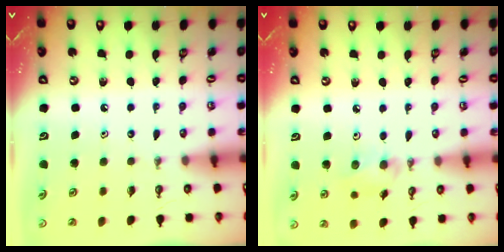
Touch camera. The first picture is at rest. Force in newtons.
{"total": 6.4, "press": 6.3, "slide": 1.1}